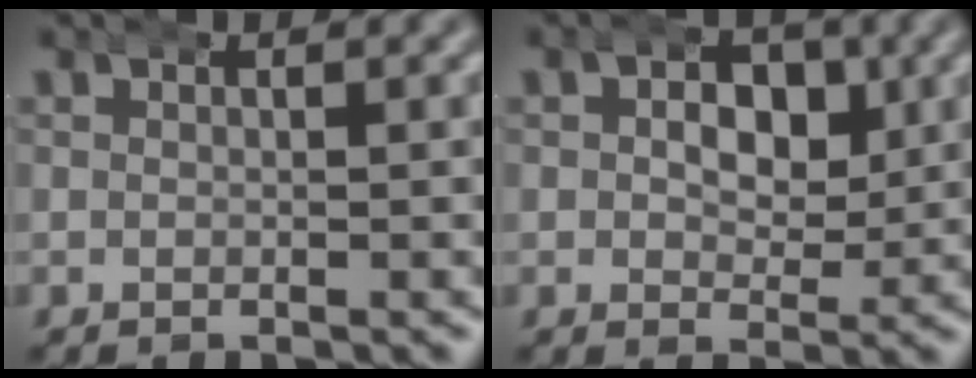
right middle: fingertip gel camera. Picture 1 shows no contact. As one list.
[{"total": 3.9, "force": [0.6, 2.8, 2.6], "torque": [-0.030, -0.012, 0.012]}]